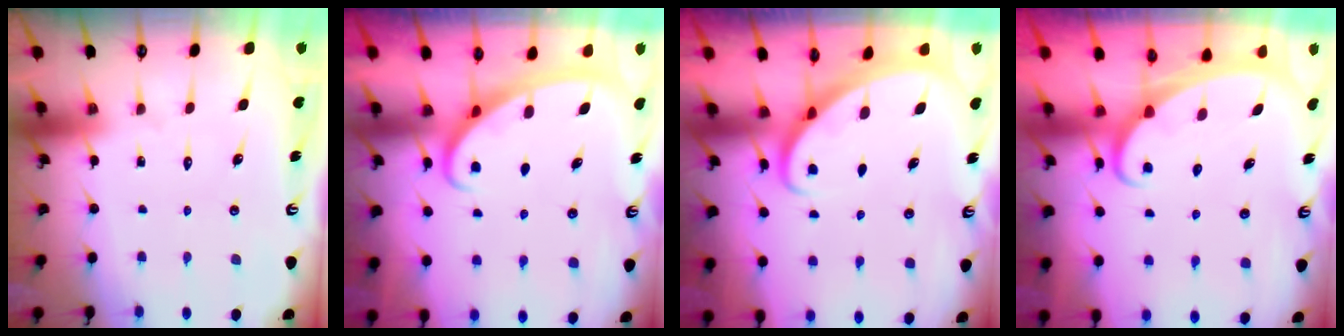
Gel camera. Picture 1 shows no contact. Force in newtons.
{"total": 2.7, "press": 2.7, "slide": 0.4}
{"total": 2.4, "press": 2.3, "slide": 0.3}
{"total": 2.4, "press": 2.3, "slide": 0.3}